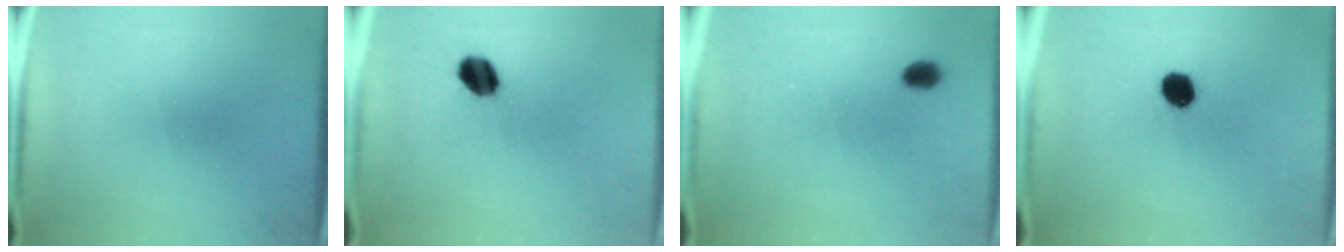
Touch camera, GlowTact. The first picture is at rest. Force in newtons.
{"total": 6.1}
{"total": 2.7}
{"total": 5.9}